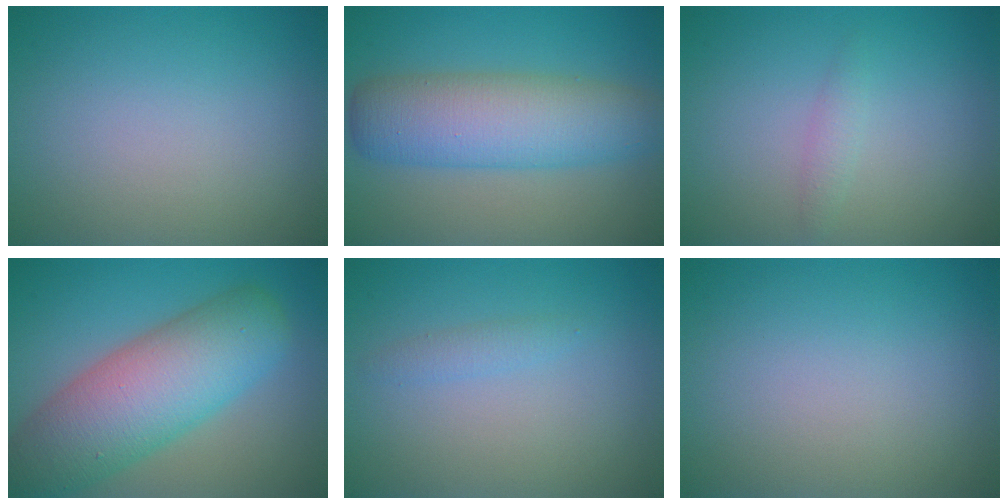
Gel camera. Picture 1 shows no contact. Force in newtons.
{"total": 7.6, "press": 7.6, "slide": 0.1}
{"total": 1.0, "press": 1.0, "slide": 0.1}
{"total": 10.2, "press": 10.2, "slide": 0.4}
{"total": 1.0, "press": 1.0, "slide": 0.0}
{"total": 0.0}